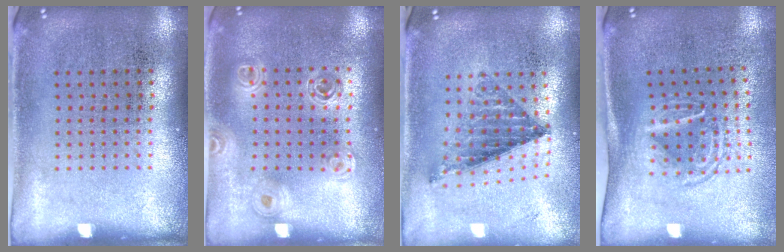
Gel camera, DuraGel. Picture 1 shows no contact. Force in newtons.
{"total": 1.4, "press": 1.3, "slide": 0.6}
{"total": 0.9, "press": 0.9, "slide": 0.0}
{"total": 1.7, "press": 1.1, "slide": 1.2}